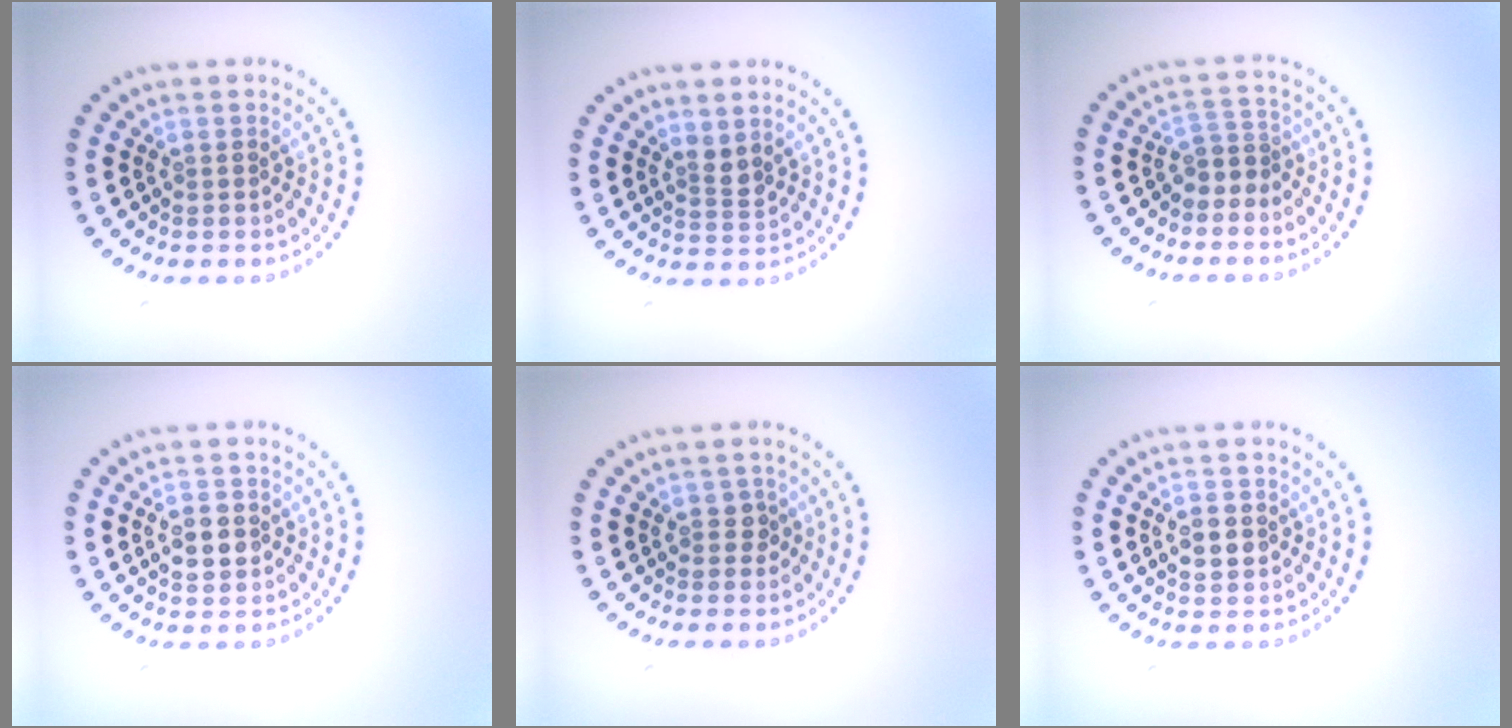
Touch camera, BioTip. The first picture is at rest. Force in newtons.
{"total": 1.5, "press": 1.2, "slide": 1.0}
{"total": 1.9, "press": 1.2, "slide": 1.4}
{"total": 2.9, "press": 2.9, "slide": 0.1}
{"total": 1.1, "press": 0.9, "slide": 0.5}
{"total": 1.8, "press": 1.8, "slide": 0.2}